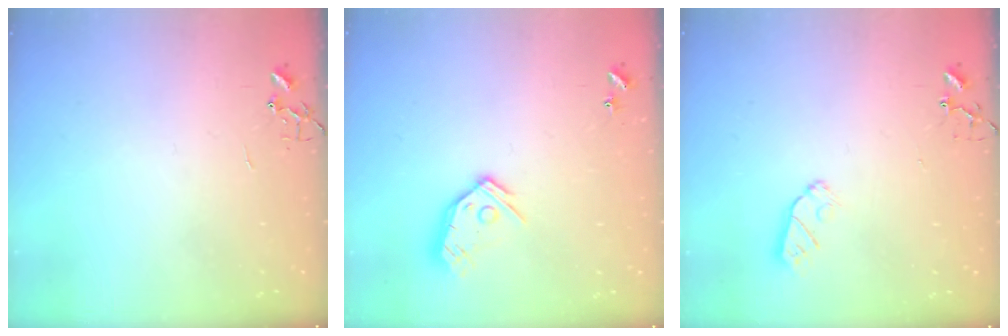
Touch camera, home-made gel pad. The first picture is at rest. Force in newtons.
{"total": 11.0, "press": 10.9, "slide": 1.2}
{"total": 5.5, "press": 5.4, "slide": 0.8}